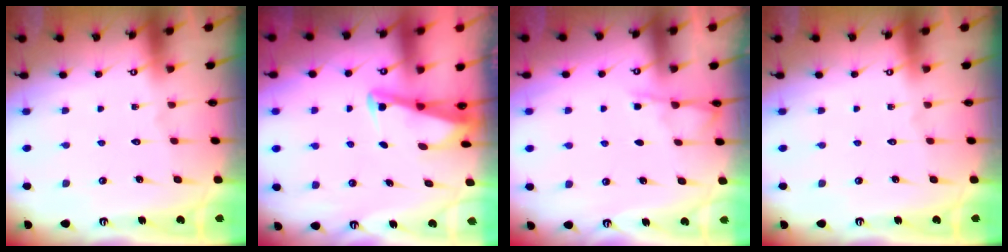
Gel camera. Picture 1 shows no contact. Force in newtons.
{"total": 2.7, "press": 2.7, "slide": 0.3}
{"total": 3.7, "press": 3.7, "slide": 0.3}
{"total": 0.0}